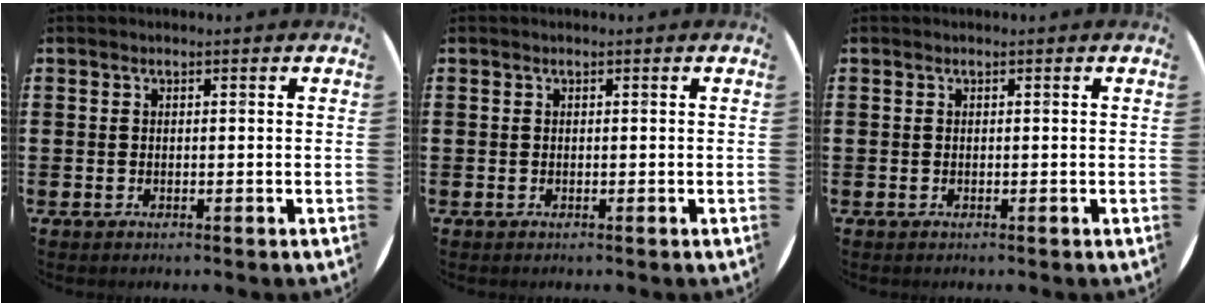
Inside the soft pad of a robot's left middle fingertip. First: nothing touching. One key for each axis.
{"total": 0.0}
{"total": 0.0}